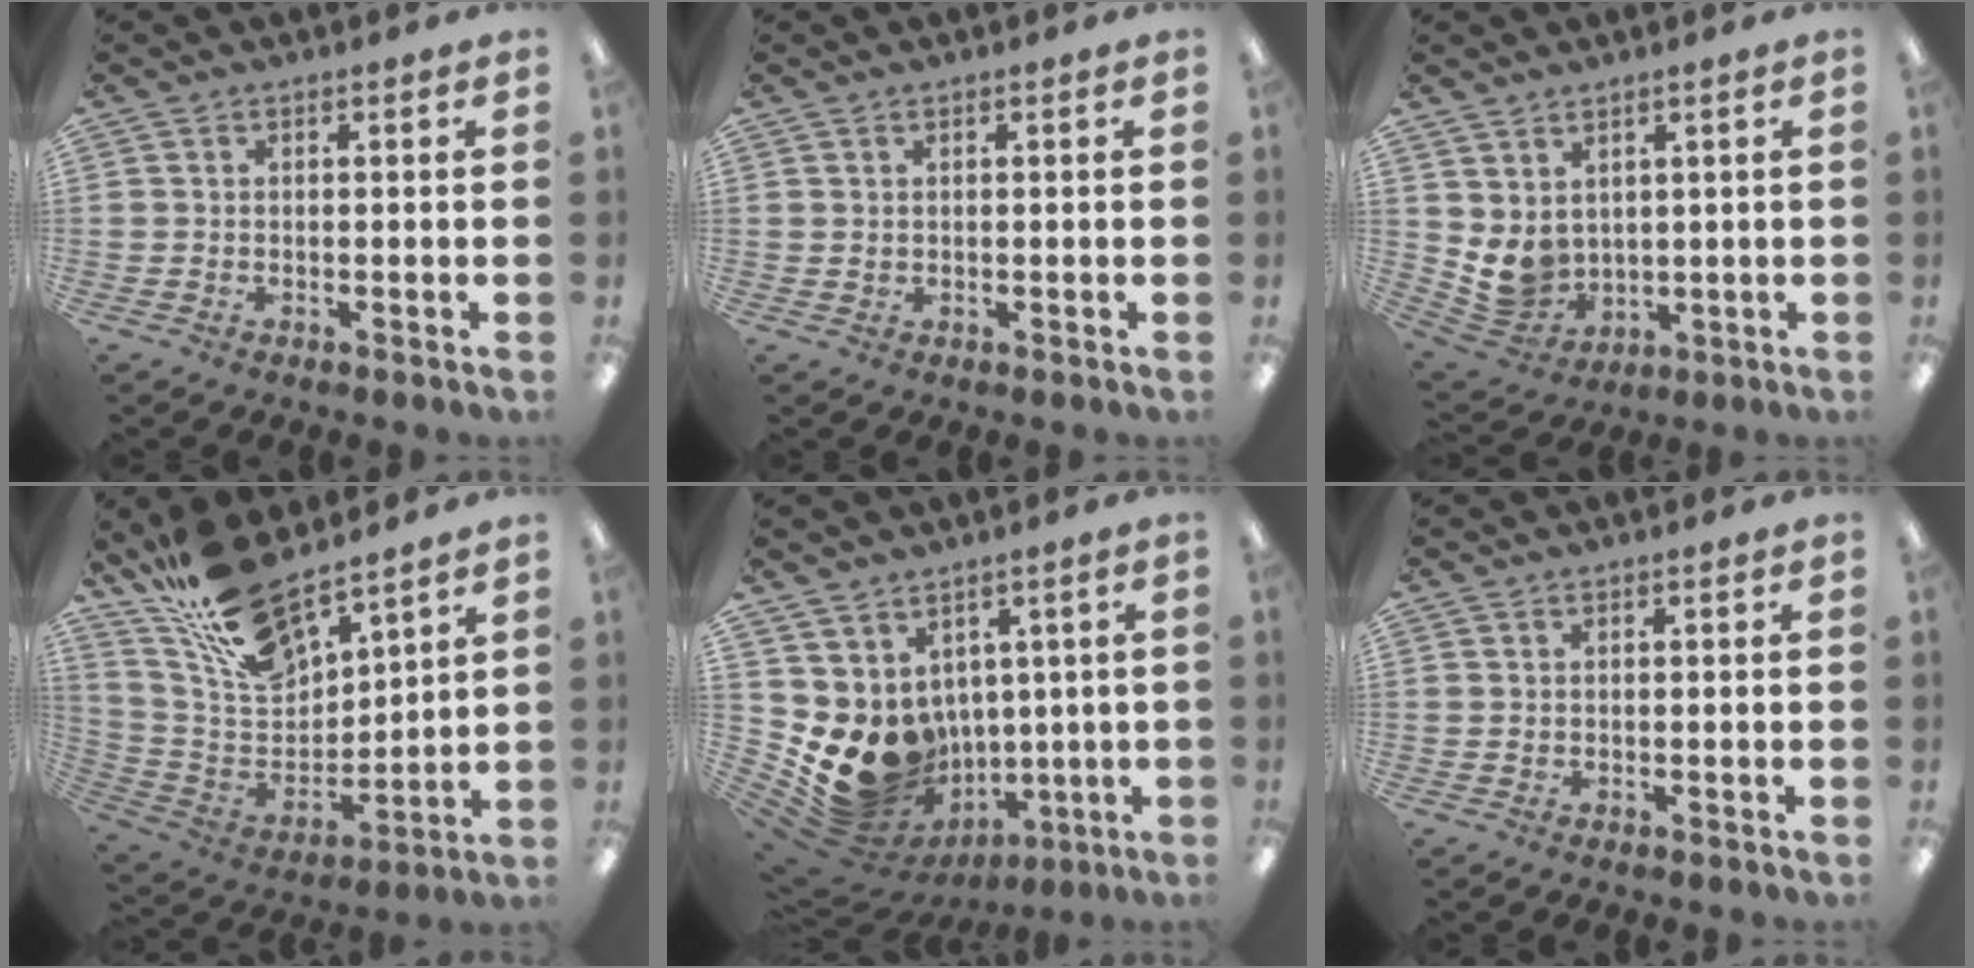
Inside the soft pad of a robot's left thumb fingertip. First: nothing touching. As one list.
[{"total": 0.6, "force": [0.5, 0.3, 0.2], "torque": [-0.004, 0.001, 0.009]}, {"total": 6.5, "force": [2.8, 5.3, 2.3], "torque": [-0.064, -0.020, 0.062]}, {"total": 18.3, "force": [15.2, 6.2, 8.0], "torque": [-0.185, -0.083, 0.279]}, {"total": 13.9, "force": [-0.6, 12.2, 6.7], "torque": [-0.140, -0.031, 0.004]}, {"total": 0.0}]